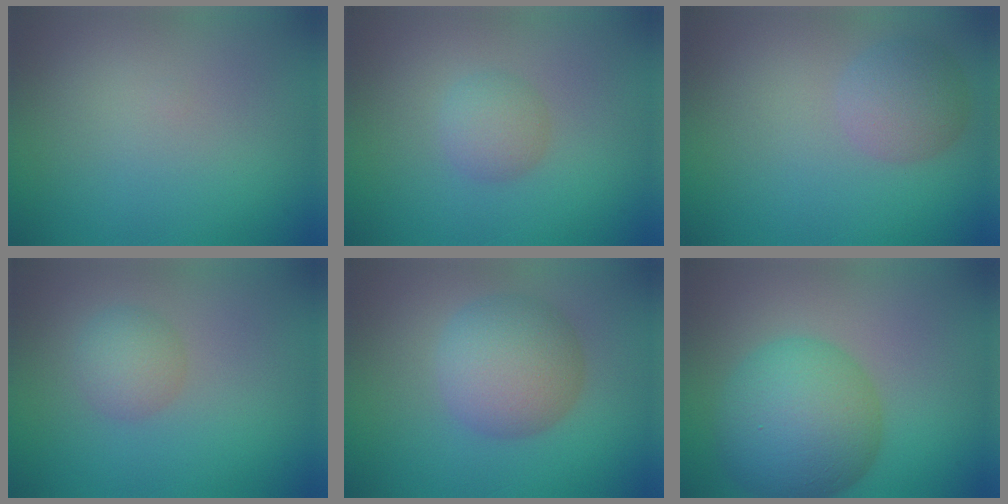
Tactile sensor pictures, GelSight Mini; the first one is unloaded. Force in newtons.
{"total": 2.0, "press": 2.0, "slide": 0.1}
{"total": 3.1, "press": 3.1, "slide": 0.2}
{"total": 2.2, "press": 2.2, "slide": 0.1}
{"total": 5.6, "press": 5.6, "slide": 0.3}
{"total": 9.1, "press": 9.1, "slide": 0.1}